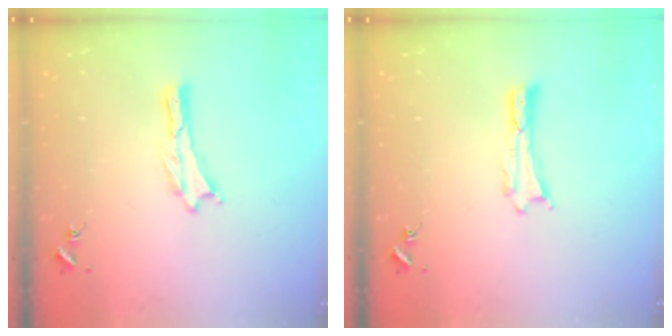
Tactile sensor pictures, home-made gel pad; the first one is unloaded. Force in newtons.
{"total": 0.0}